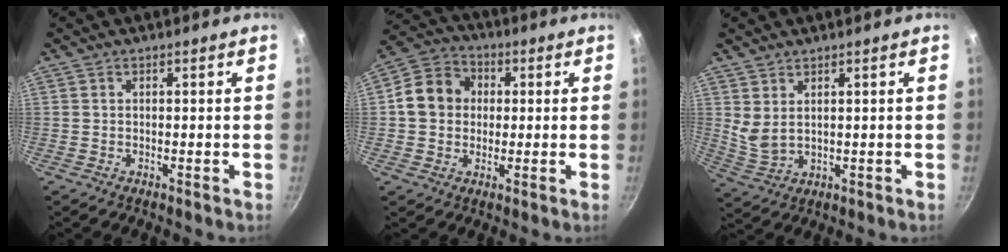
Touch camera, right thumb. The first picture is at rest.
{"total": 9.8, "force": [0.9, 8.6, 4.7], "torque": [-0.053, 0.017, -0.004]}
{"total": 4.0, "force": [2.0, 2.0, 2.9], "torque": [-0.054, -0.023, 0.050]}